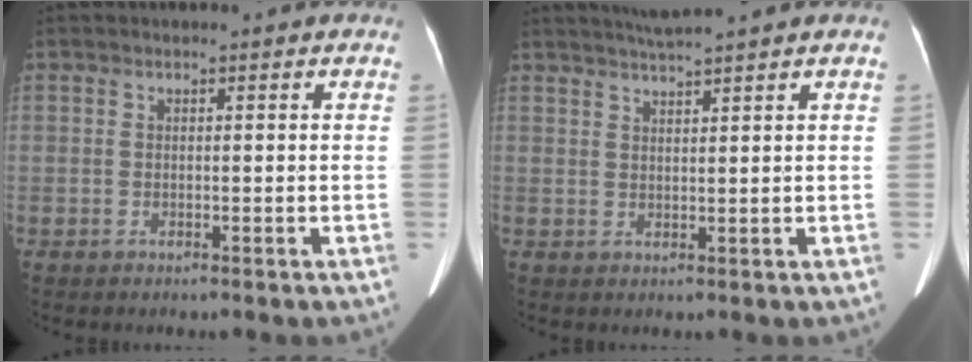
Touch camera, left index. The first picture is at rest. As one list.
[{"total": 4.0, "force": [3.5, -1.1, 1.5], "torque": [-0.025, 0.012, 0.064]}]